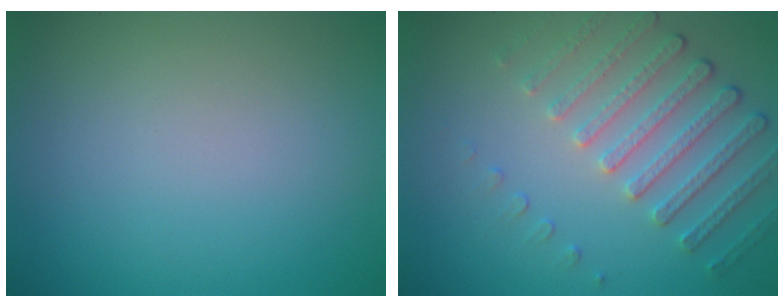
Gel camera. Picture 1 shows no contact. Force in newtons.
{"total": 4.7, "press": 3.5, "slide": 3.1}